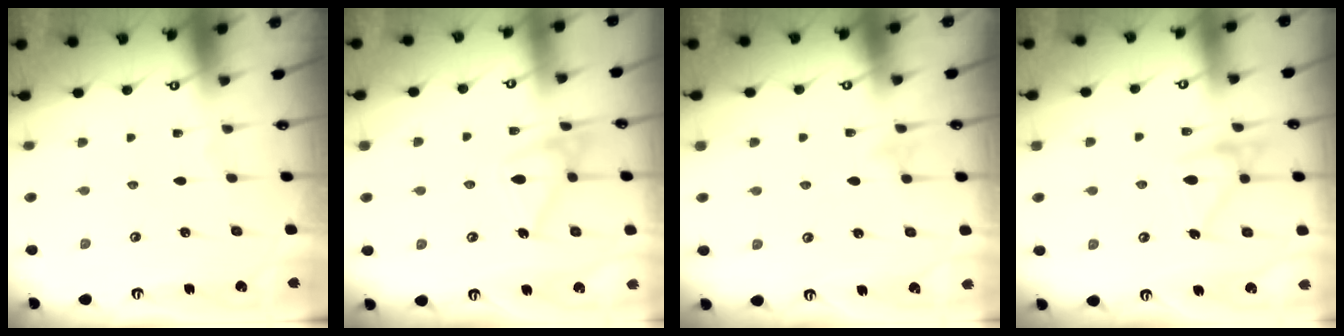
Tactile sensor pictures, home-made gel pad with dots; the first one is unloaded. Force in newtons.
{"total": 16.0, "press": 16.0, "slide": 1.0}
{"total": 5.3, "press": 5.1, "slide": 1.3}
{"total": 16.5, "press": 16.4, "slide": 1.1}